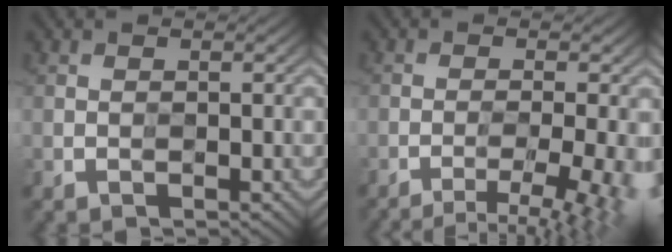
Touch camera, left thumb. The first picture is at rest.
{"total": 6.7, "force": [-3.3, 1.5, 5.6], "torque": [-0.080, -0.003, -0.045]}